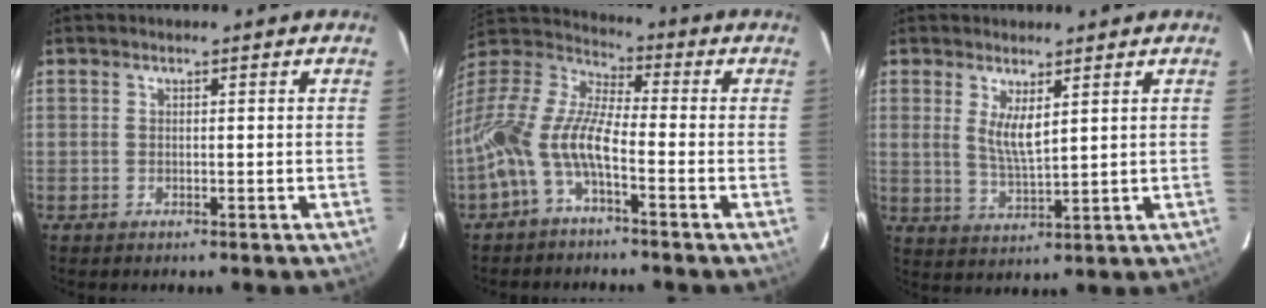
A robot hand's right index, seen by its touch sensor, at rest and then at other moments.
{"total": 14.0, "force": [-5.6, 4.8, 11.9], "torque": [-0.247, -0.002, -0.121]}
{"total": 5.3, "force": [2.2, 1.4, 4.6], "torque": [-0.085, -0.013, 0.044]}